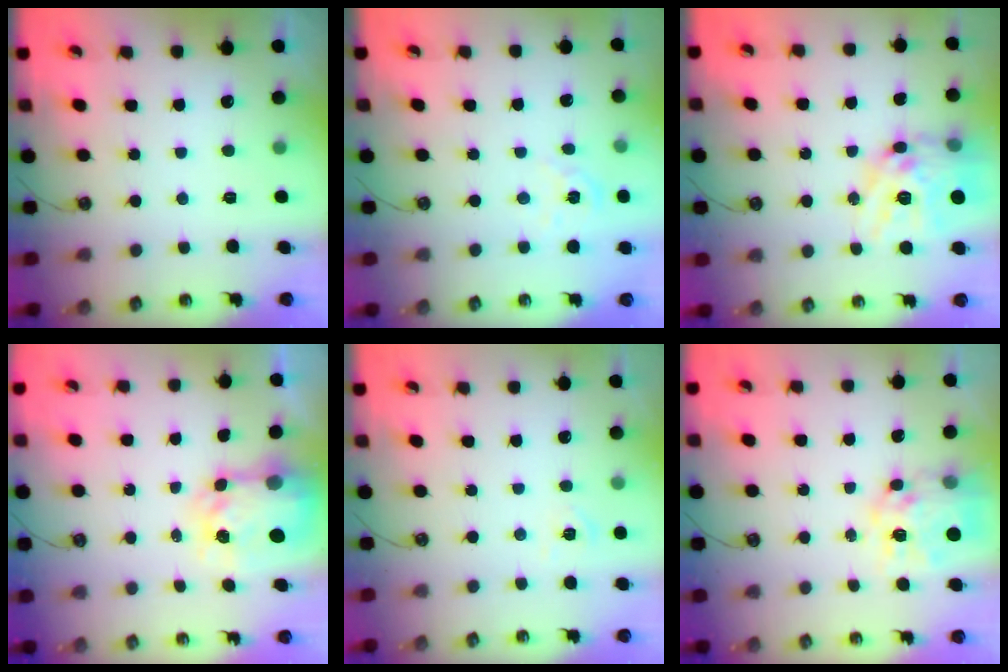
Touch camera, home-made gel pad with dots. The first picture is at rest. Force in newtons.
{"total": 2.7, "press": 2.7, "slide": 0.3}
{"total": 19.1, "press": 19.0, "slide": 1.8}
{"total": 6.0, "press": 6.0, "slide": 0.6}
{"total": 7.1, "press": 7.0, "slide": 0.5}
{"total": 13.0, "press": 13.0, "slide": 1.0}